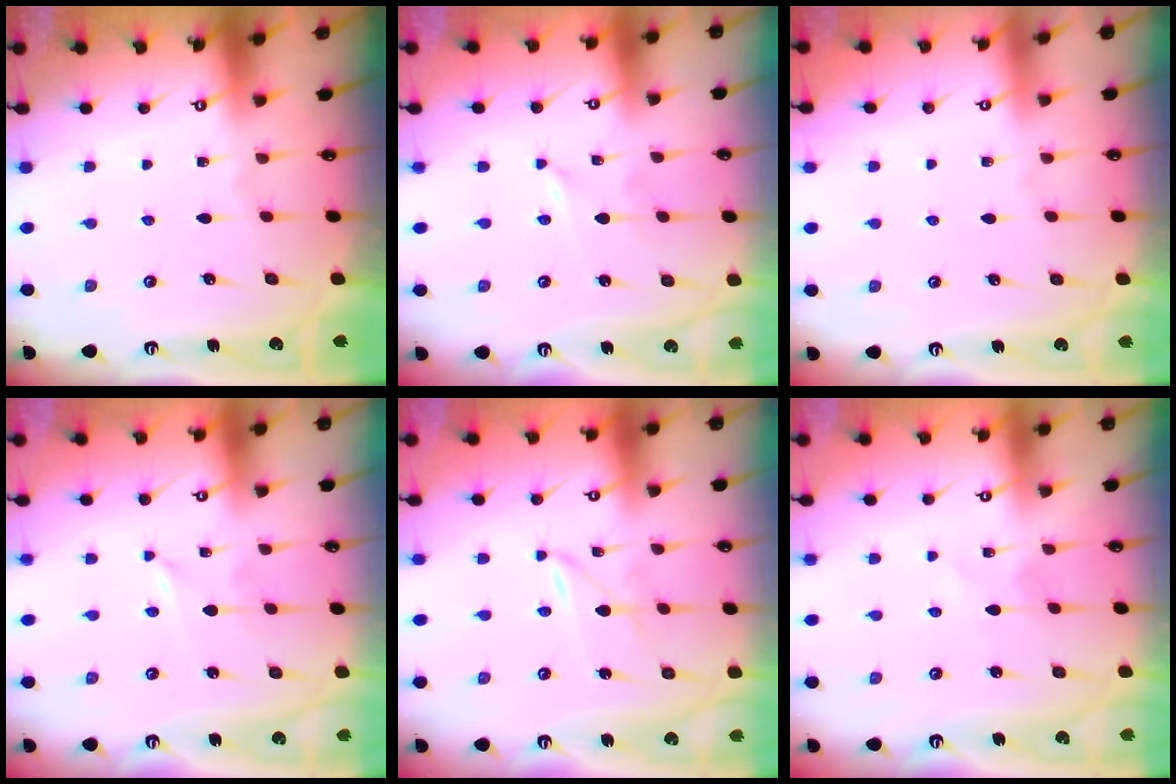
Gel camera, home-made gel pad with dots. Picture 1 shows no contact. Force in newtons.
{"total": 0.0}
{"total": 0.0}
{"total": 0.0}
{"total": 2.0, "press": 2.0, "slide": 0.2}
{"total": 1.9, "press": 1.9, "slide": 0.1}